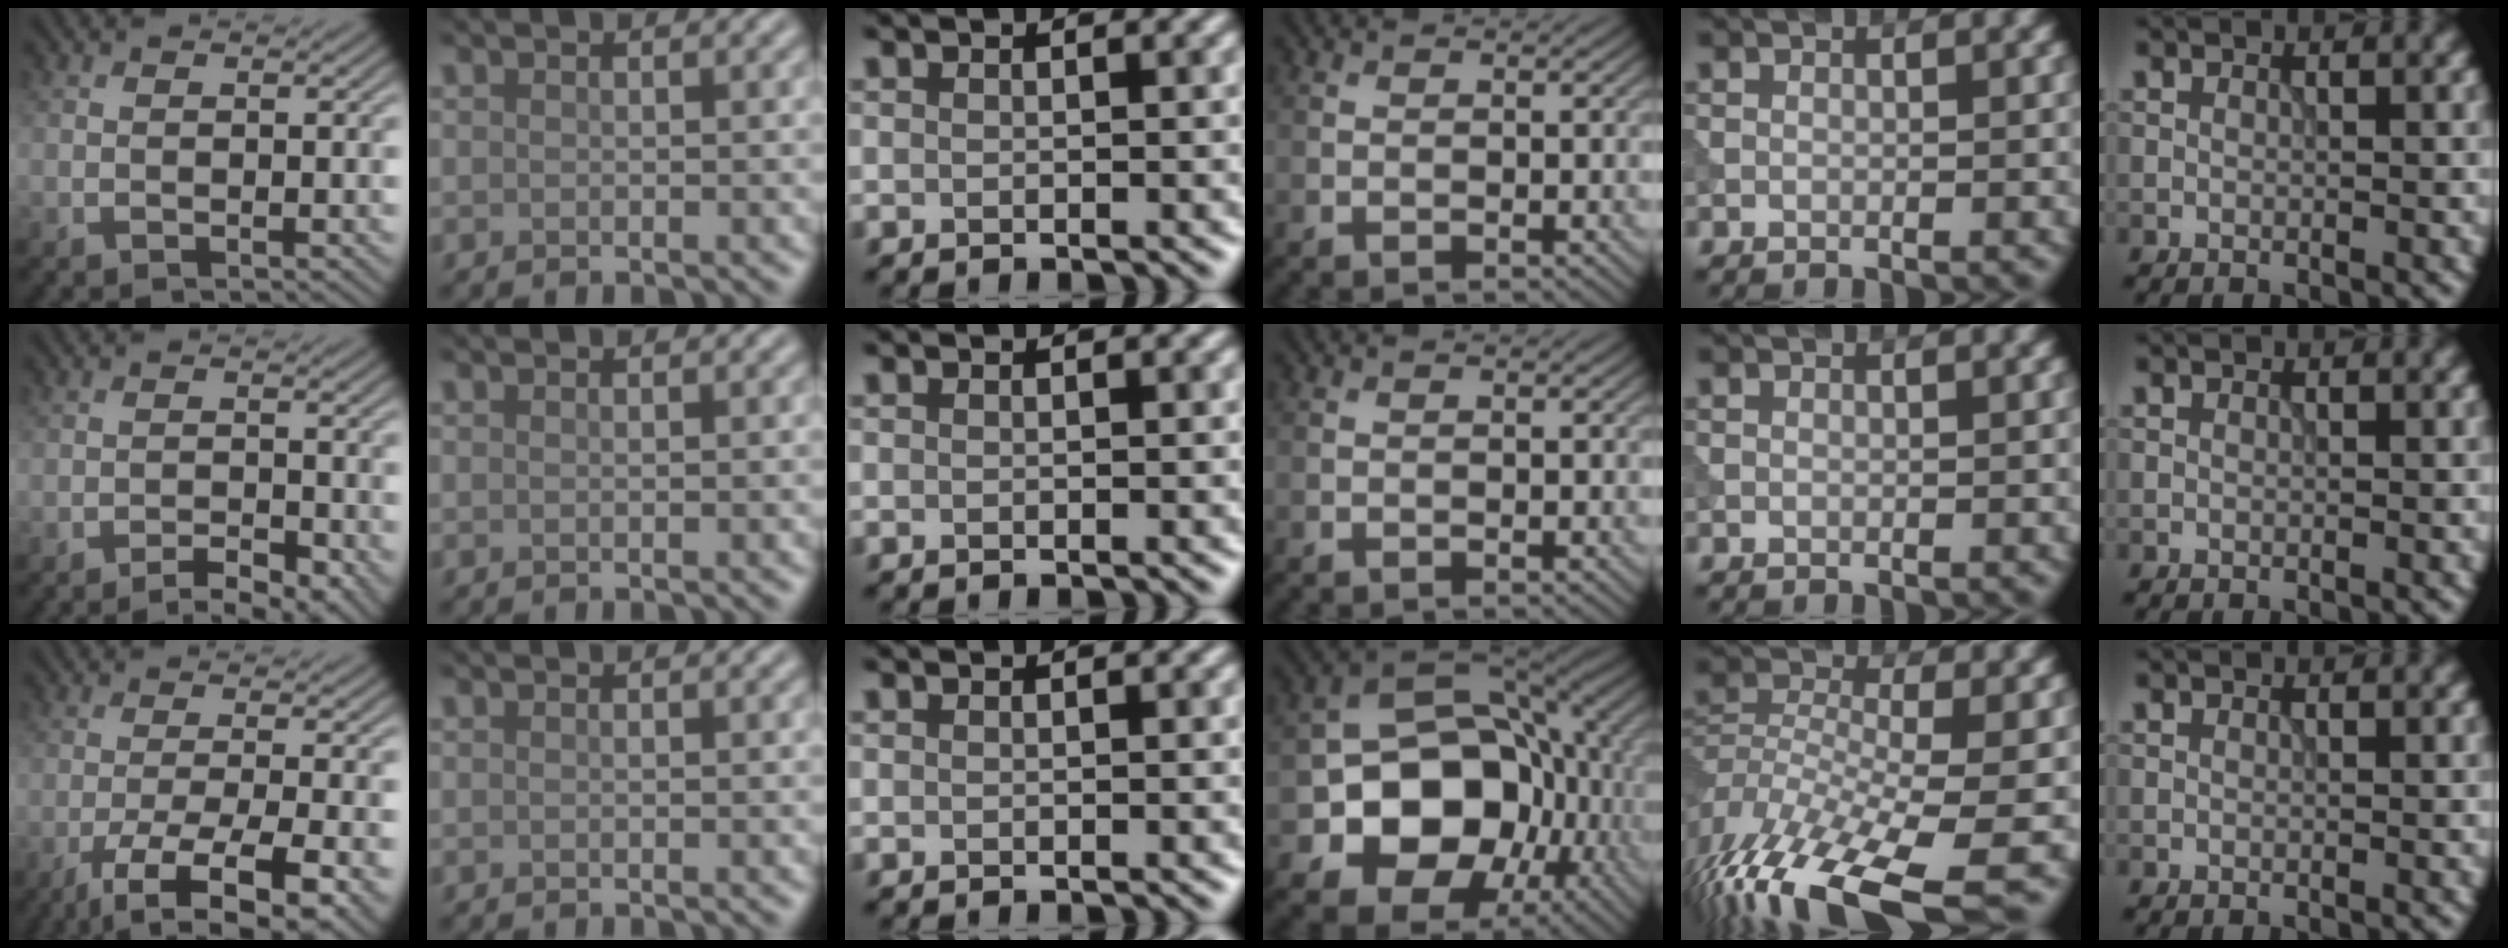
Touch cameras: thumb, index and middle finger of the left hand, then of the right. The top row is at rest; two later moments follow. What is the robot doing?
{"motion": "extract", "object": "tissue"}